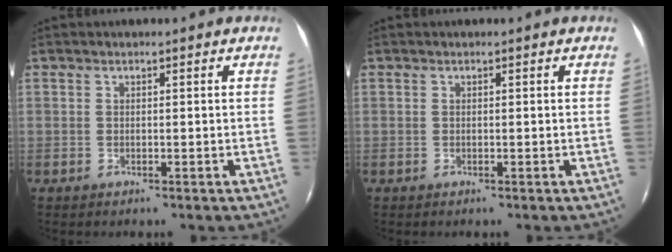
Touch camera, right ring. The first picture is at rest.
{"total": 0.0}